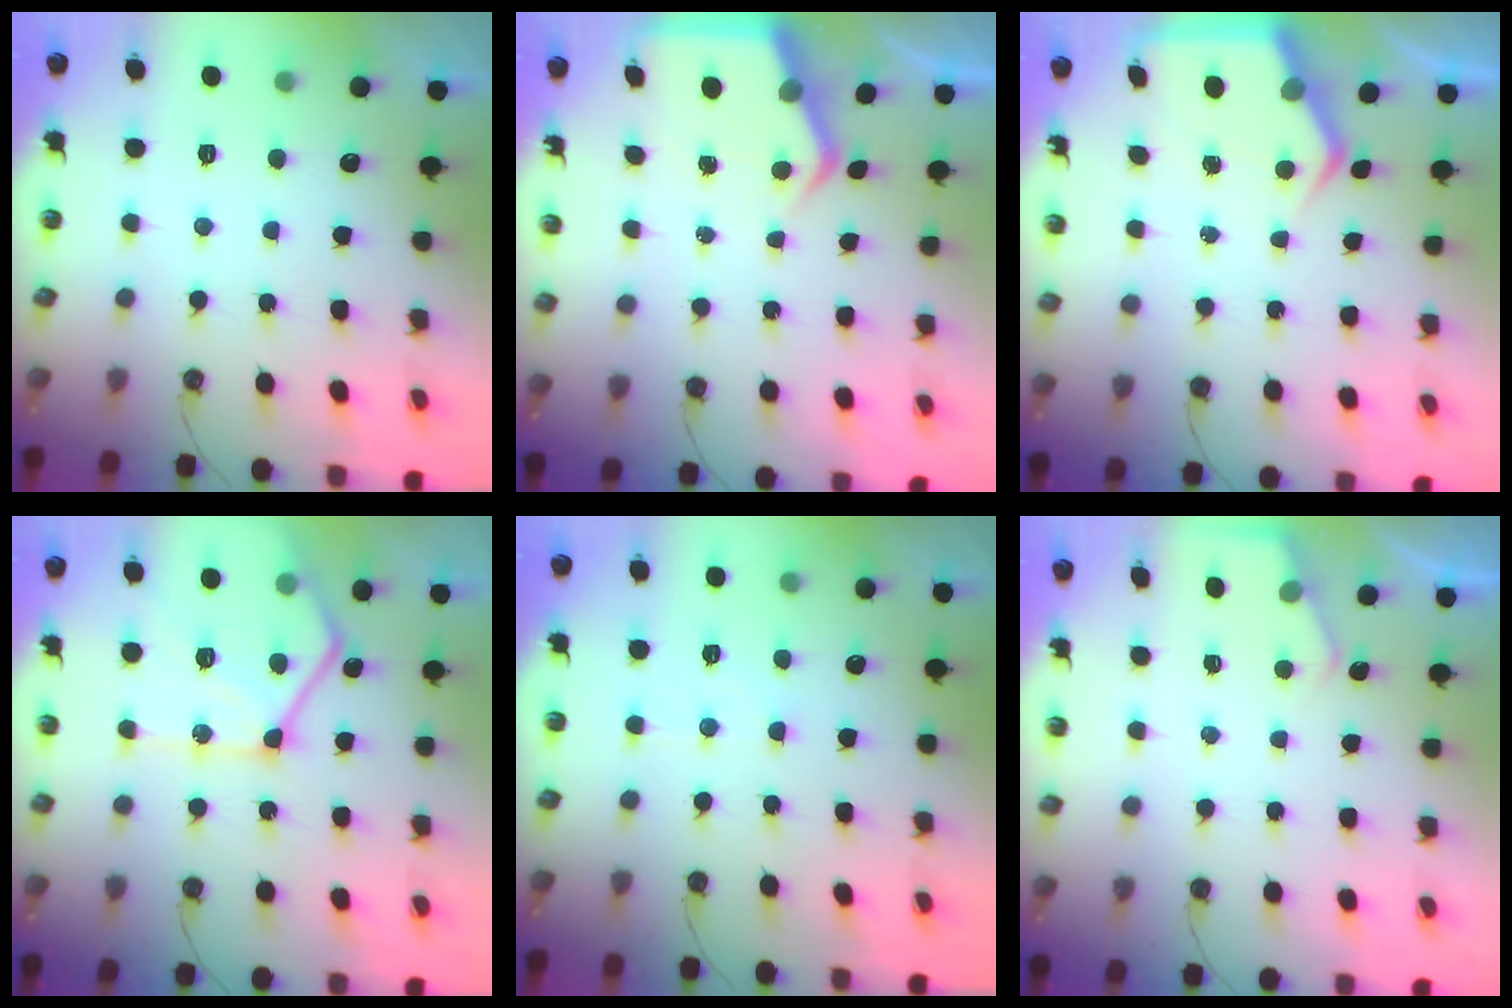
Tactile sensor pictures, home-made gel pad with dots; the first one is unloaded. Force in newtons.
{"total": 5.5, "press": 5.4, "slide": 0.4}
{"total": 6.6, "press": 6.6, "slide": 0.6}
{"total": 21.5, "press": 21.3, "slide": 2.4}
{"total": 4.4, "press": 4.3, "slide": 0.6}
{"total": 2.6, "press": 2.6, "slide": 0.4}